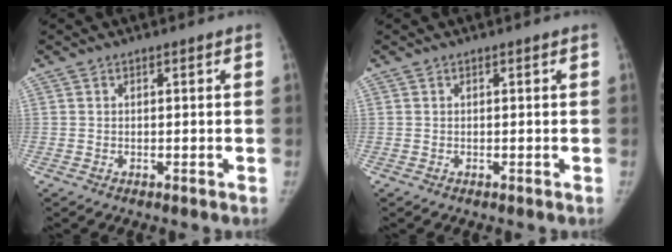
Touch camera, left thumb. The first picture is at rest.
{"total": 0.0}